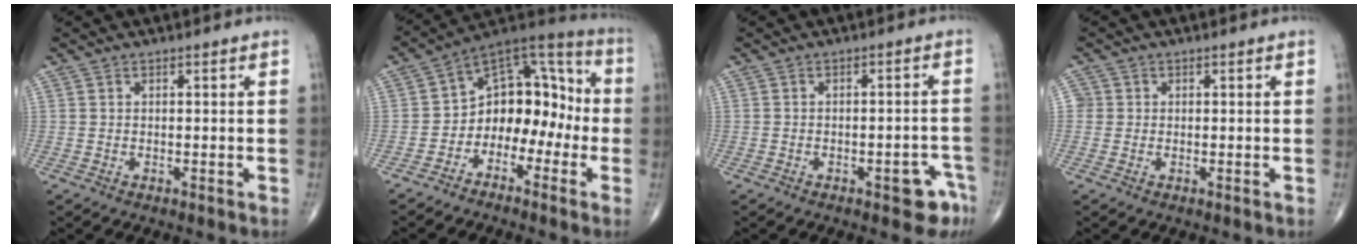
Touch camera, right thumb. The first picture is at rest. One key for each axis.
{"total": 13.1, "fx": -3.3, "fy": 9.2, "fz": 8.7, "tx": -0.076, "ty": 0.079, "tz": -0.068}
{"total": 5.6, "fx": -3.2, "fy": 2.5, "fz": 3.9, "tx": -0.022, "ty": 0.028, "tz": -0.035}
{"total": 1.8, "fx": 0.1, "fy": 1.7, "fz": 0.2, "tx": 0.010, "ty": 0.005, "tz": -0.002}